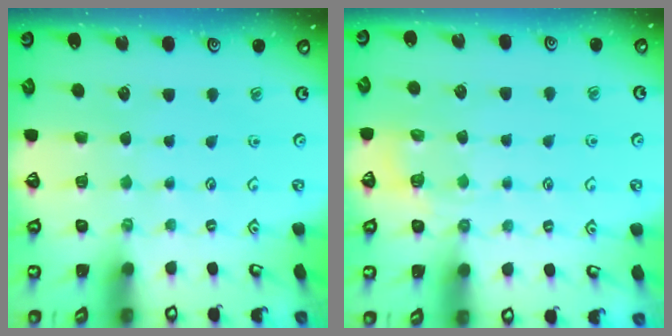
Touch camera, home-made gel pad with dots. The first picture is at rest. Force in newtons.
{"total": 5.1, "press": 4.9, "slide": 1.4}